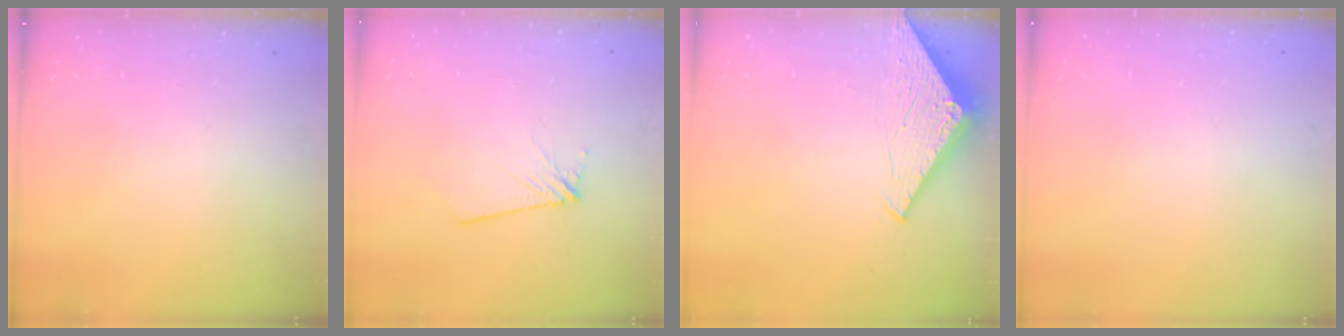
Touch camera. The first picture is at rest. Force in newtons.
{"total": 2.6, "press": 2.6, "slide": 0.2}
{"total": 2.9, "press": 2.9, "slide": 0.2}
{"total": 0.0}